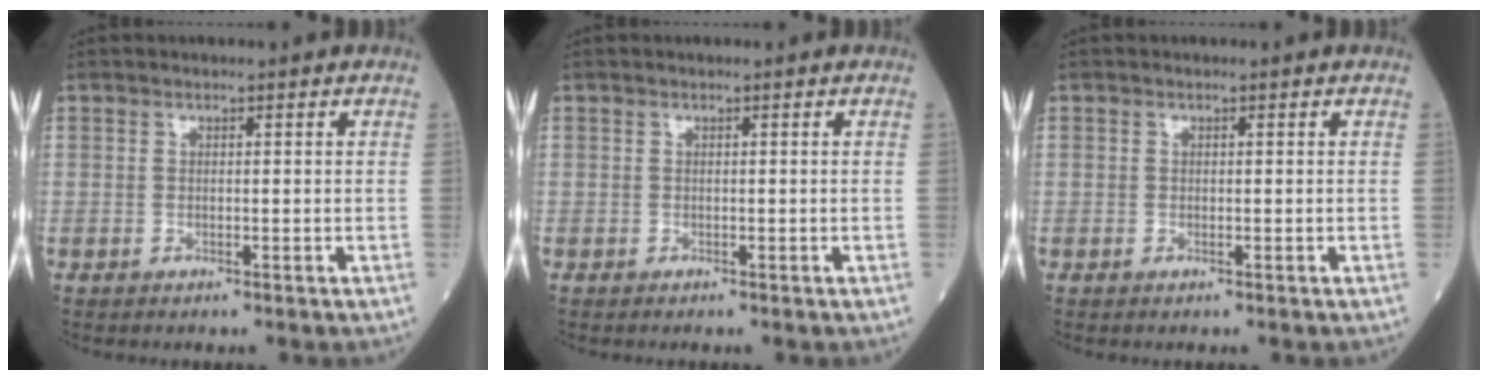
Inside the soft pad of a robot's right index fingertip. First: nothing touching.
{"total": 0.0}
{"total": 0.0}